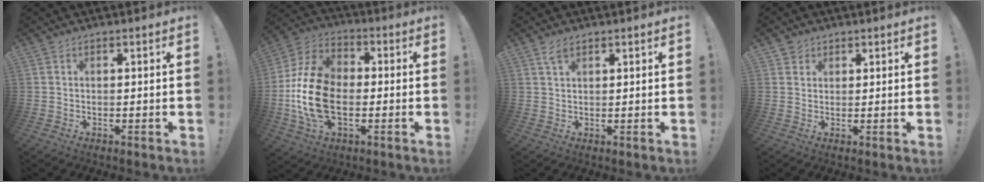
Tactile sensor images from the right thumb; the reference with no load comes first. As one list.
[{"total": 19.6, "force": [-2.8, 13.0, 14.4], "torque": [-0.278, 0.024, -0.042]}, {"total": 3.1, "force": [2.1, 1.4, 1.8], "torque": [-0.029, -0.007, 0.036]}, {"total": 2.5, "force": [1.5, 2.1, 0.1], "torque": [0.004, -0.006, 0.025]}]